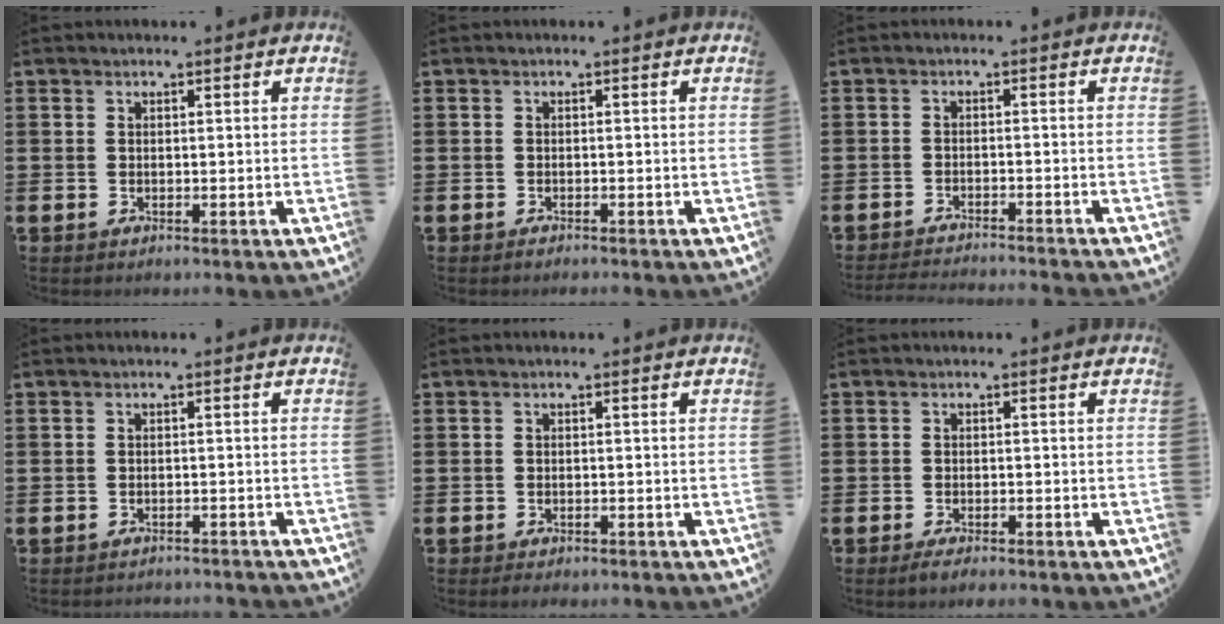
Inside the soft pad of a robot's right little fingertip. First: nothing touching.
{"total": 0.5, "force": [-0.5, 0.1, 0.2], "torque": [-0.004, -0.003, -0.009]}
{"total": 1.9, "force": [-1.9, -0.3, 0.1], "torque": [-0.002, 0.002, -0.039]}
{"total": 1.2, "force": [-1.1, -0.1, -0.1], "torque": [-0.001, 0.003, -0.024]}
{"total": 0.8, "force": [-0.8, 0.2, 0.2], "torque": [-0.007, -0.002, -0.016]}
{"total": 1.4, "force": [-1.2, 0.2, 0.7], "torque": [-0.013, 0.000, -0.023]}